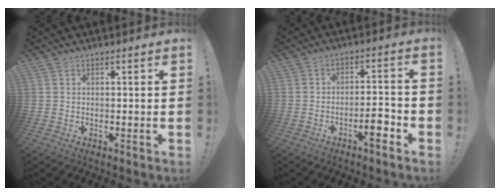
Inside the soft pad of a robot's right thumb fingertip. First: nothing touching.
{"total": 7.0, "force": [-4.1, 2.0, 5.3], "torque": [-0.067, 0.022, -0.069]}